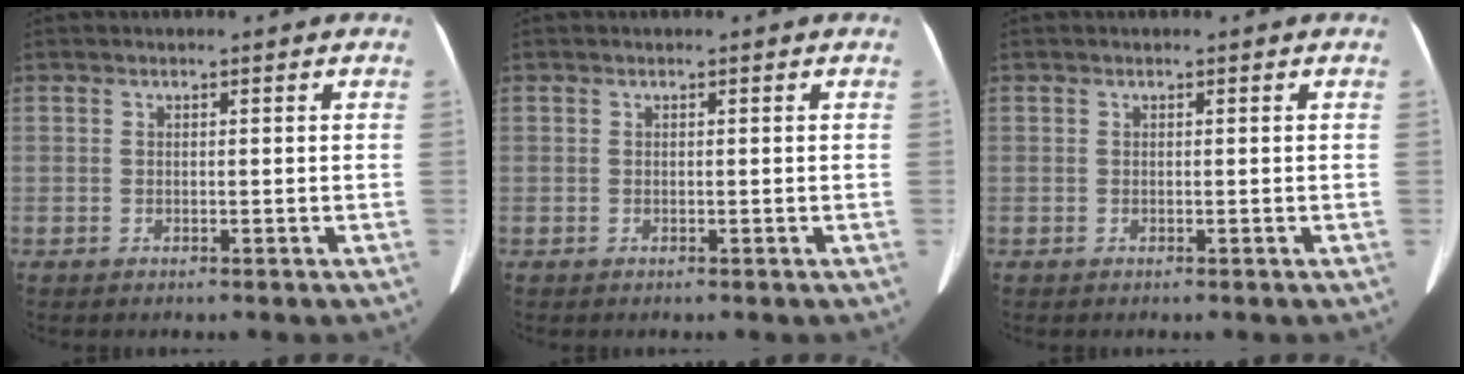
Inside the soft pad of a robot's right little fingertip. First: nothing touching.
{"total": 0.0}
{"total": 0.0}